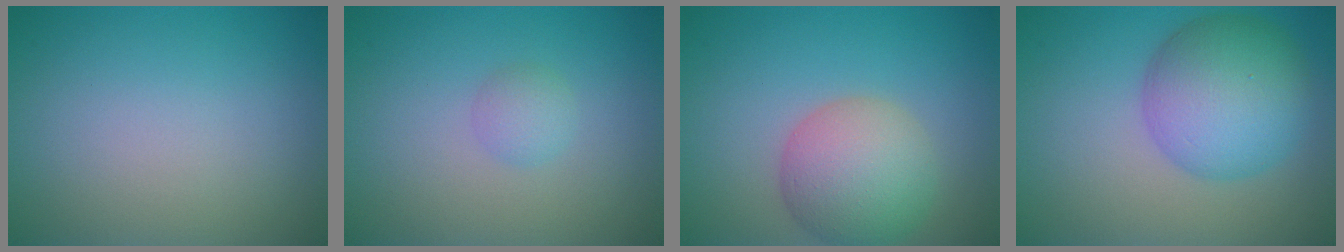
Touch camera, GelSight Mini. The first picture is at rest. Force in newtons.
{"total": 1.3, "press": 1.3, "slide": 0.1}
{"total": 6.0, "press": 6.0, "slide": 0.4}
{"total": 7.8, "press": 7.8, "slide": 0.4}